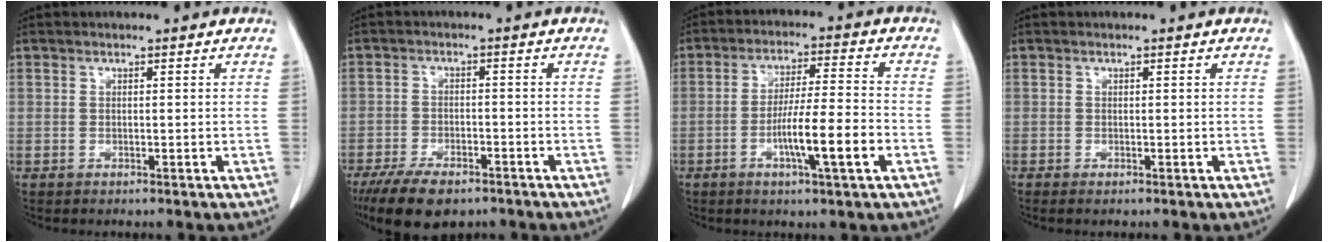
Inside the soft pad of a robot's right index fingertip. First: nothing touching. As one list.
[{"total": 8.6, "force": [-6.3, 3.6, 4.6], "torque": [-0.075, -0.006, -0.103]}, {"total": 9.9, "force": [-3.4, 0.2, 9.3], "torque": [-0.159, -0.002, -0.061]}, {"total": 0.5, "force": [-0.1, 0.2, 0.5], "torque": [-0.005, -0.001, 0.000]}]